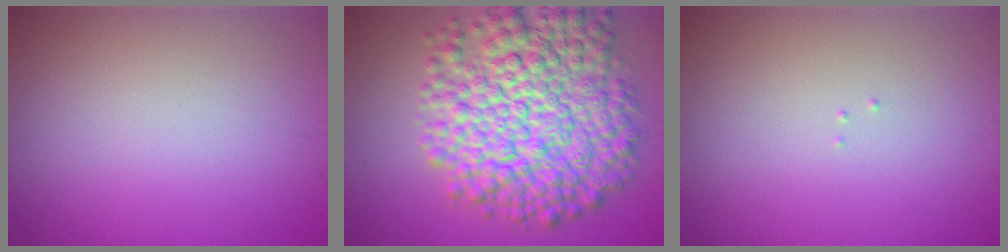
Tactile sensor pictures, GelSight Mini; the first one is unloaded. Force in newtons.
{"total": 11.7, "press": 11.7, "slide": 0.3}
{"total": 0.0}